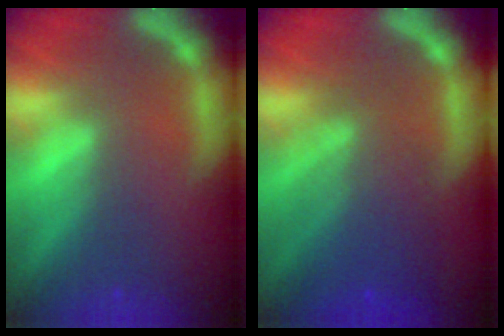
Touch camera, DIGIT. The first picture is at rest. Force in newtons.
{"total": 6.6}